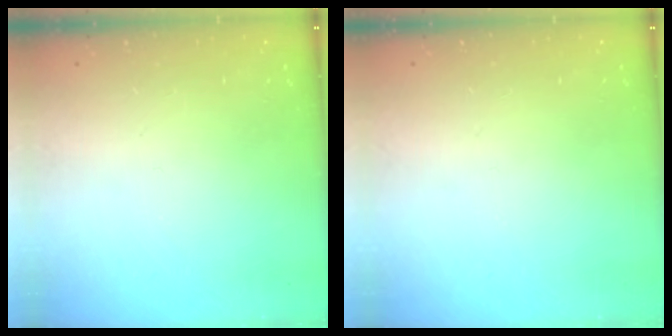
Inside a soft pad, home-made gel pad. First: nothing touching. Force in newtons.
{"total": 0.0}